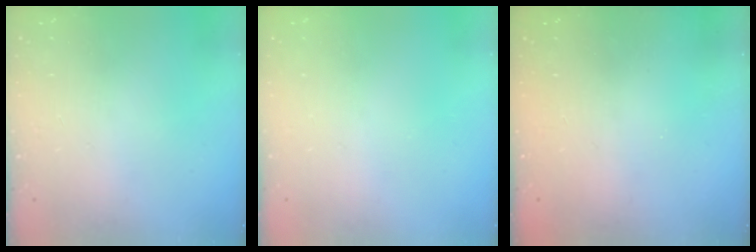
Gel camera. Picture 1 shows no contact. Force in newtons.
{"total": 0.0}
{"total": 2.3, "press": 2.2, "slide": 0.8}